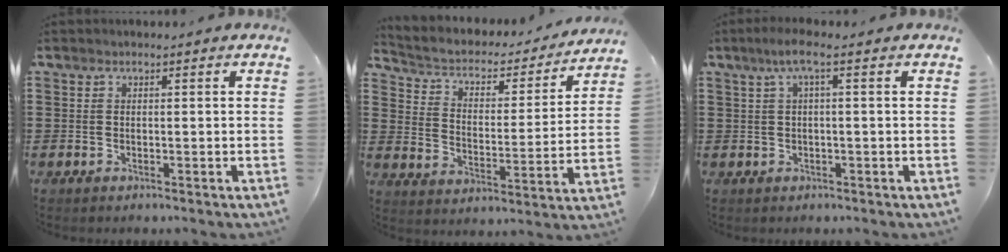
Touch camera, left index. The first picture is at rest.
{"total": 3.0, "force": [2.2, 1.7, 0.8], "torque": [-0.035, -0.022, 0.027]}
{"total": 3.2, "force": [0.7, 0.0, 3.1], "torque": [-0.067, -0.001, 0.007]}